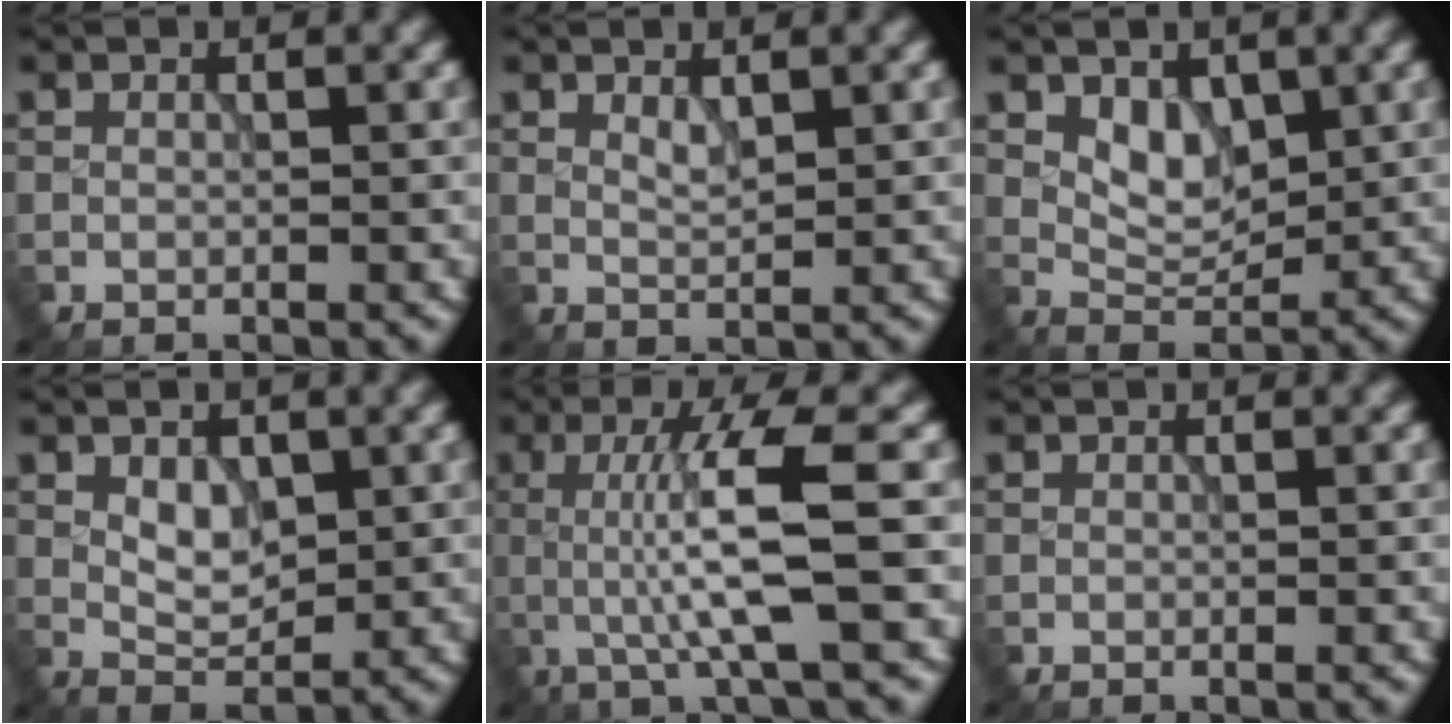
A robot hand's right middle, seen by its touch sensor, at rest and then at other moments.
{"total": 1.2, "force": [0.8, 0.4, 0.9], "torque": [-0.018, -0.002, 0.016]}
{"total": 3.1, "force": [1.3, 2.0, 1.9], "torque": [-0.033, -0.009, 0.027]}
{"total": 2.7, "force": [0.6, 1.8, 1.9], "torque": [-0.032, -0.004, 0.014]}
{"total": 6.9, "force": [-0.3, 0.9, 6.8], "torque": [-0.124, 0.003, -0.003]}
{"total": 0.0}